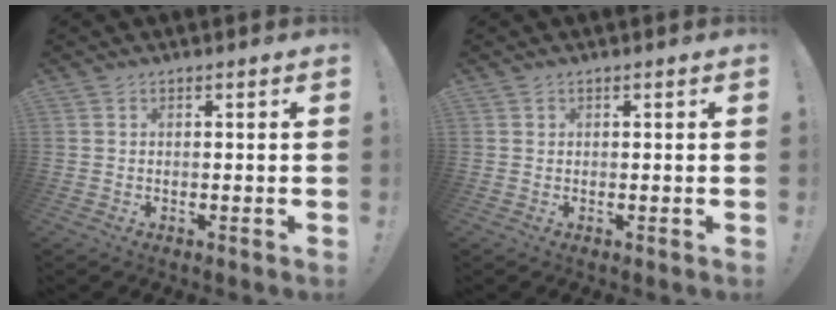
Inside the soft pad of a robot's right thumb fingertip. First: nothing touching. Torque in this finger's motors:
{"motor_torque": [0.09, 0.06, 0.27, -0.23, -0.01]}